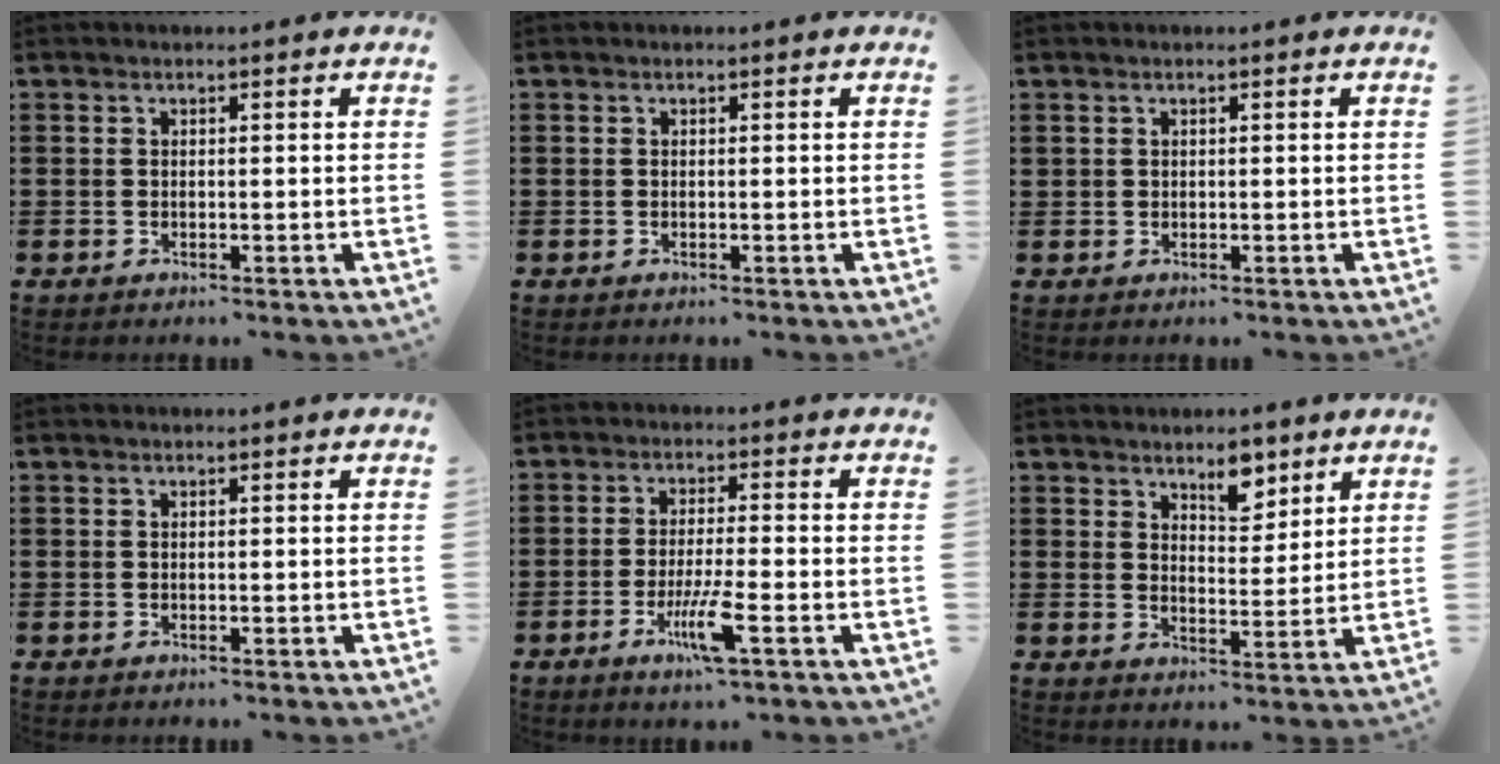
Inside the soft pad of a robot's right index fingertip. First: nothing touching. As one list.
[{"total": 0.0}, {"total": 0.6, "force": [0.4, 0.5, 0.1], "torque": [-0.003, 0.002, 0.008]}, {"total": 0.0}, {"total": 6.5, "force": [-3.0, 0.5, 5.7], "torque": [-0.110, -0.014, -0.053]}, {"total": 5.4, "force": [4.2, 2.4, 2.5], "torque": [-0.037, -0.007, 0.072]}]